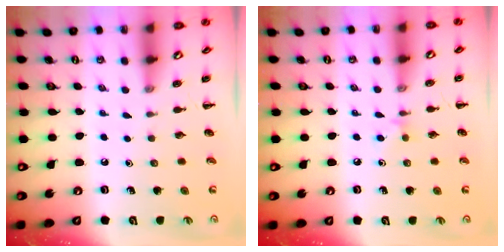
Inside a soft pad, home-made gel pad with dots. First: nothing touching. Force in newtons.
{"total": 3.7, "press": 3.4, "slide": 1.5}